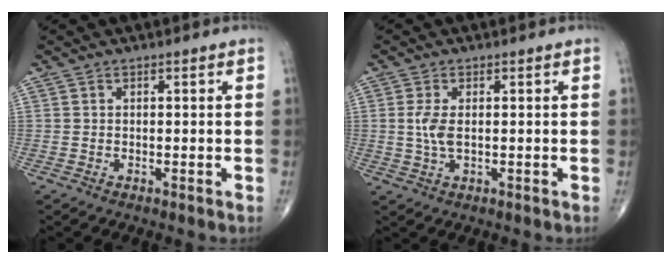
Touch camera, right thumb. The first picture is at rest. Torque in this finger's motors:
{"motor_torque": [0.65, 0.85, 0.35, -0.21, 0.17]}